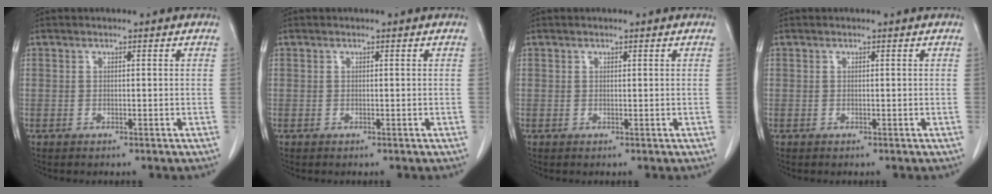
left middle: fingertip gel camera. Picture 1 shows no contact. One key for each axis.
{"total": 0.0}
{"total": 0.0}
{"total": 0.0}